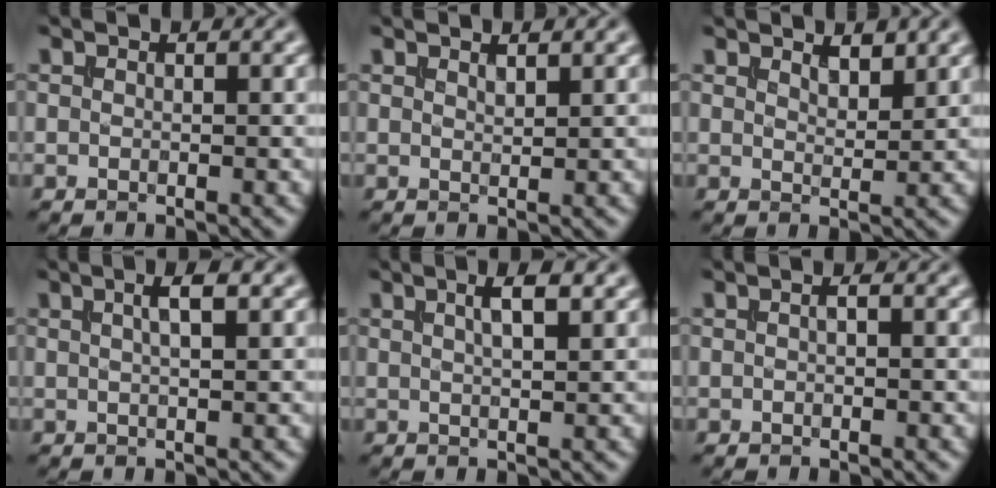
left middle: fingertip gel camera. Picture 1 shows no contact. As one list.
[{"total": 1.0, "force": [0.9, 0.2, 0.5], "torque": [-0.010, 0.002, 0.015]}, {"total": 1.9, "force": [1.5, 0.5, 0.9], "torque": [-0.017, -0.003, 0.029]}, {"total": 2.5, "force": [0.9, 0.6, 2.2], "torque": [-0.030, 0.011, 0.011]}, {"total": 2.9, "force": [1.3, 0.8, 2.5], "torque": [-0.034, 0.009, 0.019]}, {"total": 0.6, "force": [0.0, 0.1, 0.6], "torque": [-0.015, 0.002, 0.000]}]